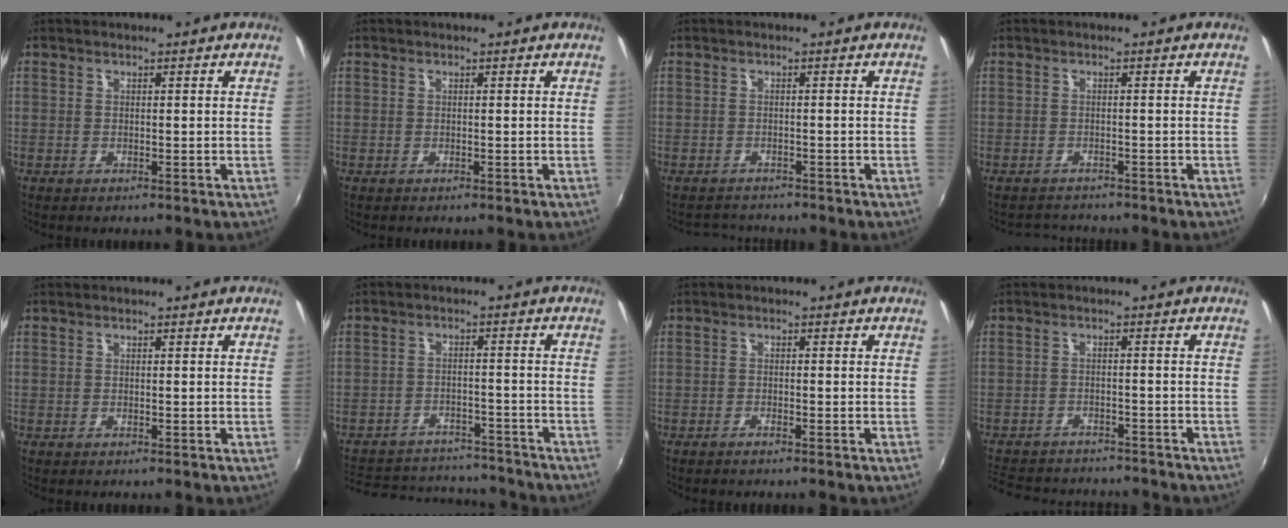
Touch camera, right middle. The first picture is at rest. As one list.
[{"total": 0.0}, {"total": 3.2, "force": [-3.1, 0.8, 0.2], "torque": [-0.013, -0.001, -0.050]}, {"total": 3.2, "force": [-3.0, 0.9, 0.1], "torque": [-0.012, -0.001, -0.050]}, {"total": 0.0}, {"total": 18.9, "force": [-16.0, 7.5, 6.5], "torque": [-0.157, 0.025, -0.205]}, {"total": 1.1, "force": [-1.0, 0.1, 0.5], "torque": [-0.014, -0.001, -0.022]}, {"total": 14.3, "force": [-12.5, 4.8, 4.9], "torque": [-0.124, 0.002, -0.182]}]